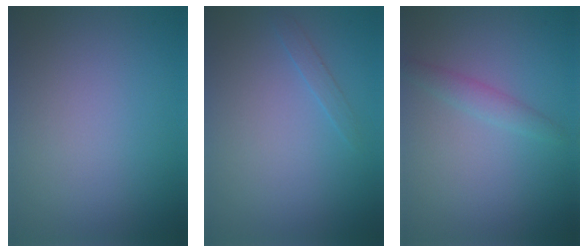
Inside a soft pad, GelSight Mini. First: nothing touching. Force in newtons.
{"total": 0.7, "press": 0.7, "slide": 0.0}
{"total": 1.5, "press": 1.5, "slide": 0.1}